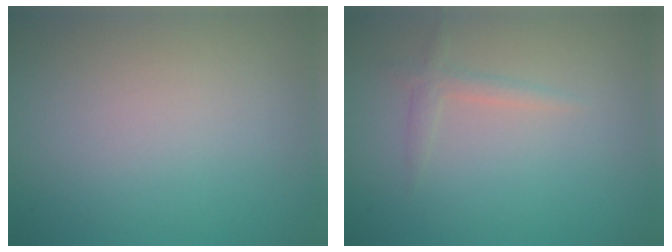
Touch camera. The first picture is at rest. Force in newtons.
{"total": 1.3, "press": 1.3, "slide": 0.0}